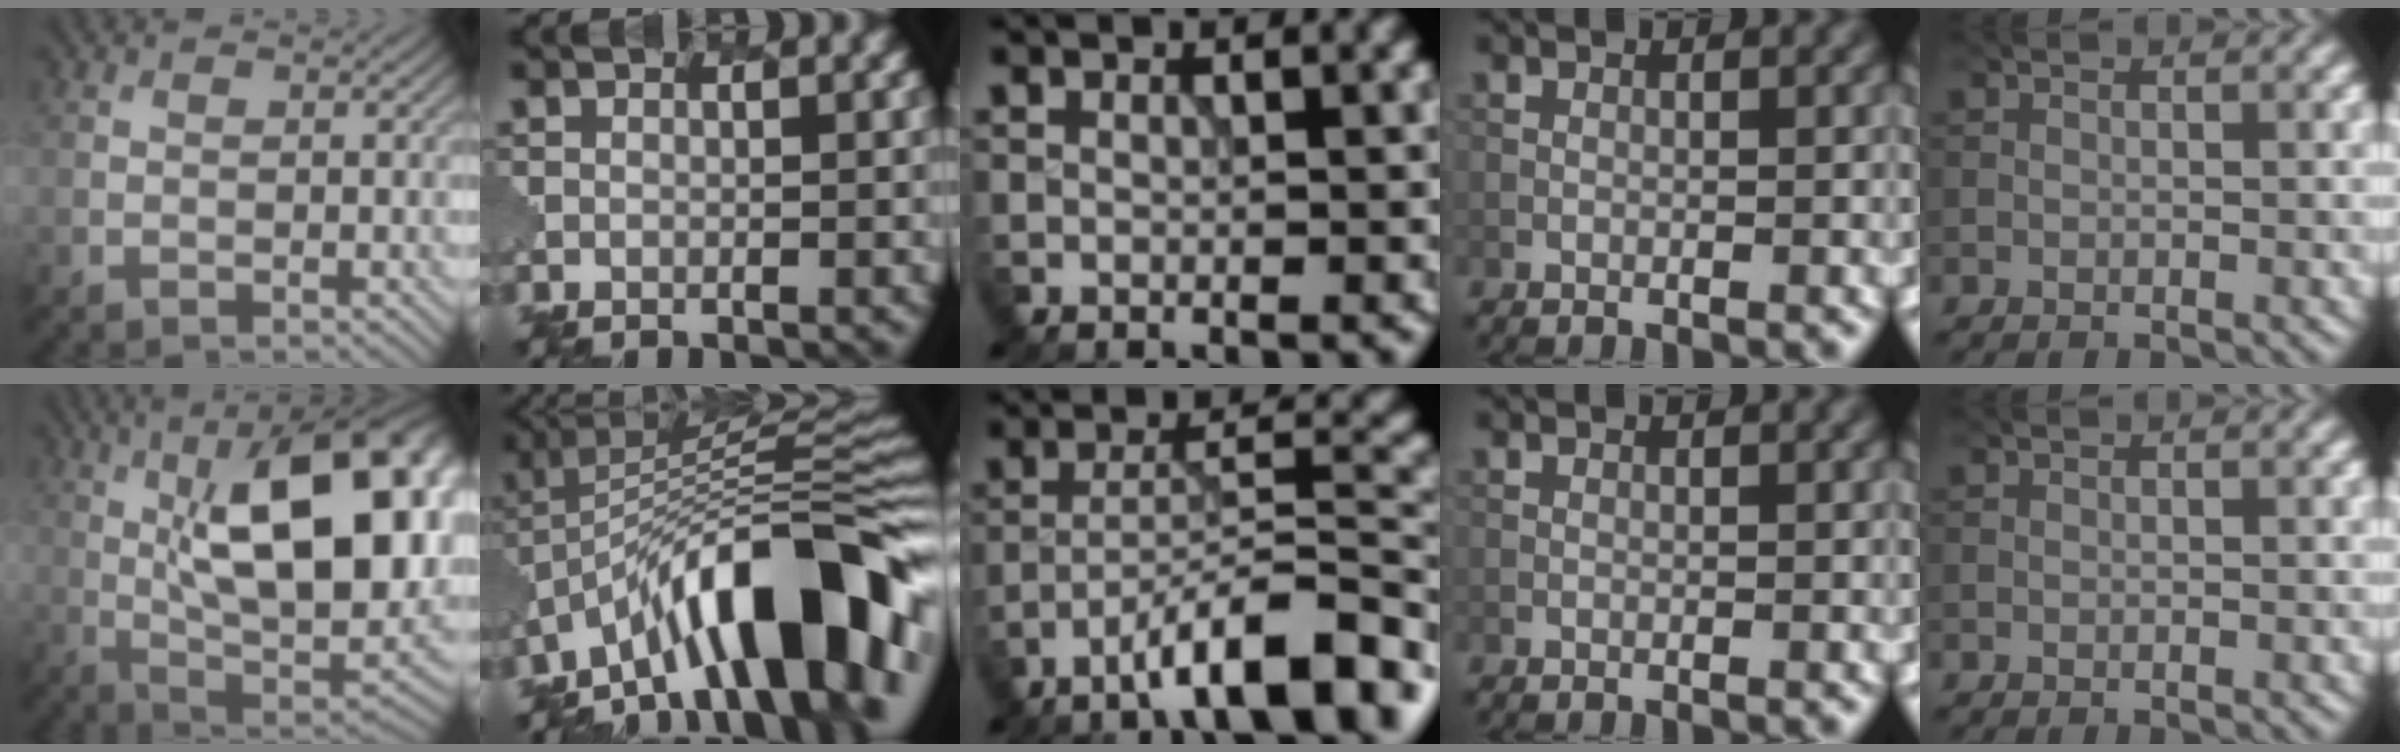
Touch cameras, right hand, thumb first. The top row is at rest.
{"thumb": {"total": 21.1, "force": [4.5, 9.5, 18.3], "torque": [-0.257, 0.023, 0.063]}, "index": {"total": 12.1, "force": [-6.7, 3.4, 9.4], "torque": [-0.127, 0.029, -0.107]}, "middle": {"total": 10.3, "force": [-6.8, 2.3, 7.3], "torque": [-0.111, 0.022, -0.112]}}